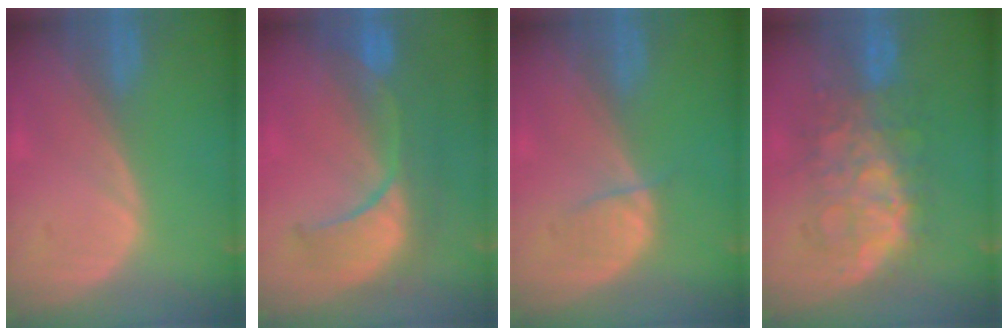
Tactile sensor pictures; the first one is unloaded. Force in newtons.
{"total": 10.0, "press": 9.2, "slide": 4.1}
{"total": 2.1, "press": 2.1, "slide": 0.3}
{"total": 8.9, "press": 8.9, "slide": 0.4}